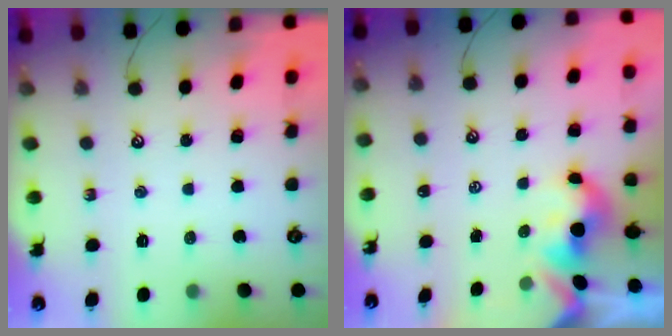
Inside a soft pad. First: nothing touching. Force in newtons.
{"total": 2.9, "press": 2.8, "slide": 0.6}